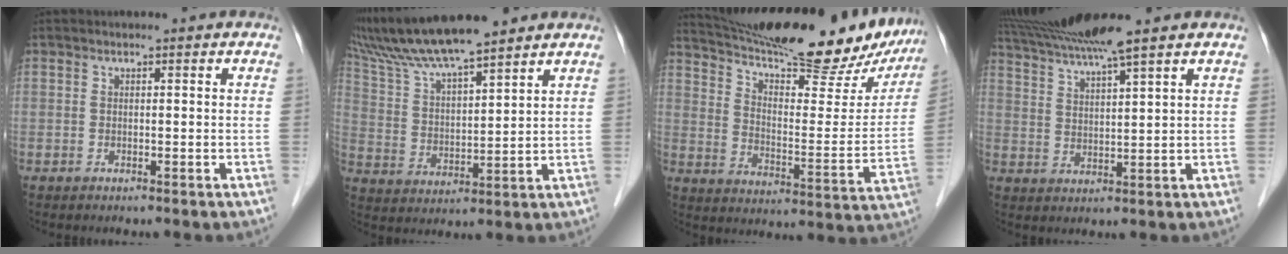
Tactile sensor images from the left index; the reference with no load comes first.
{"total": 13.5, "force": [11.9, 0.6, 6.4], "torque": [-0.124, 0.023, 0.223]}
{"total": 28.2, "force": [24.3, 5.0, 13.4], "torque": [-0.214, -0.034, 0.328]}
{"total": 10.0, "force": [8.5, -1.3, 5.1], "torque": [-0.094, 0.014, 0.147]}